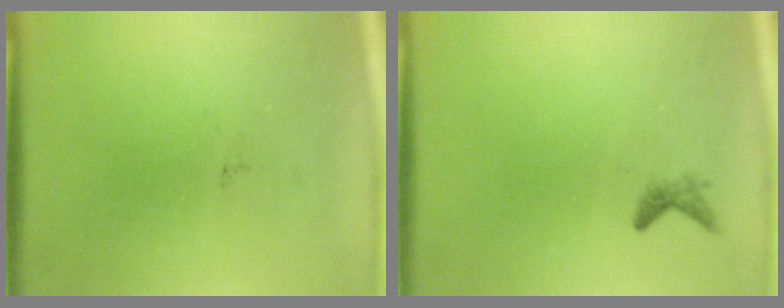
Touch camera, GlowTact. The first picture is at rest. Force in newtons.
{"total": 0.9}